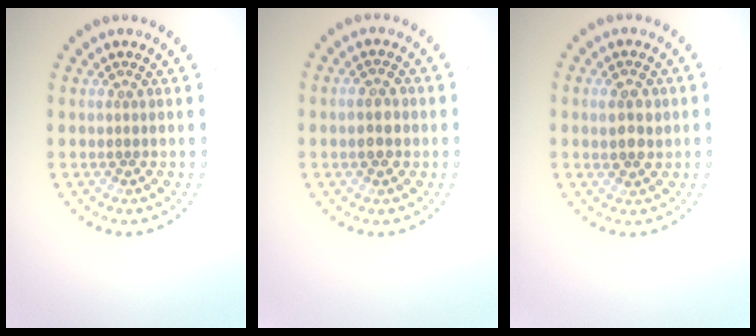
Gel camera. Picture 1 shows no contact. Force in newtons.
{"total": 2.1, "press": 2.1, "slide": 0.2}
{"total": 2.2, "press": 2.2, "slide": 0.3}